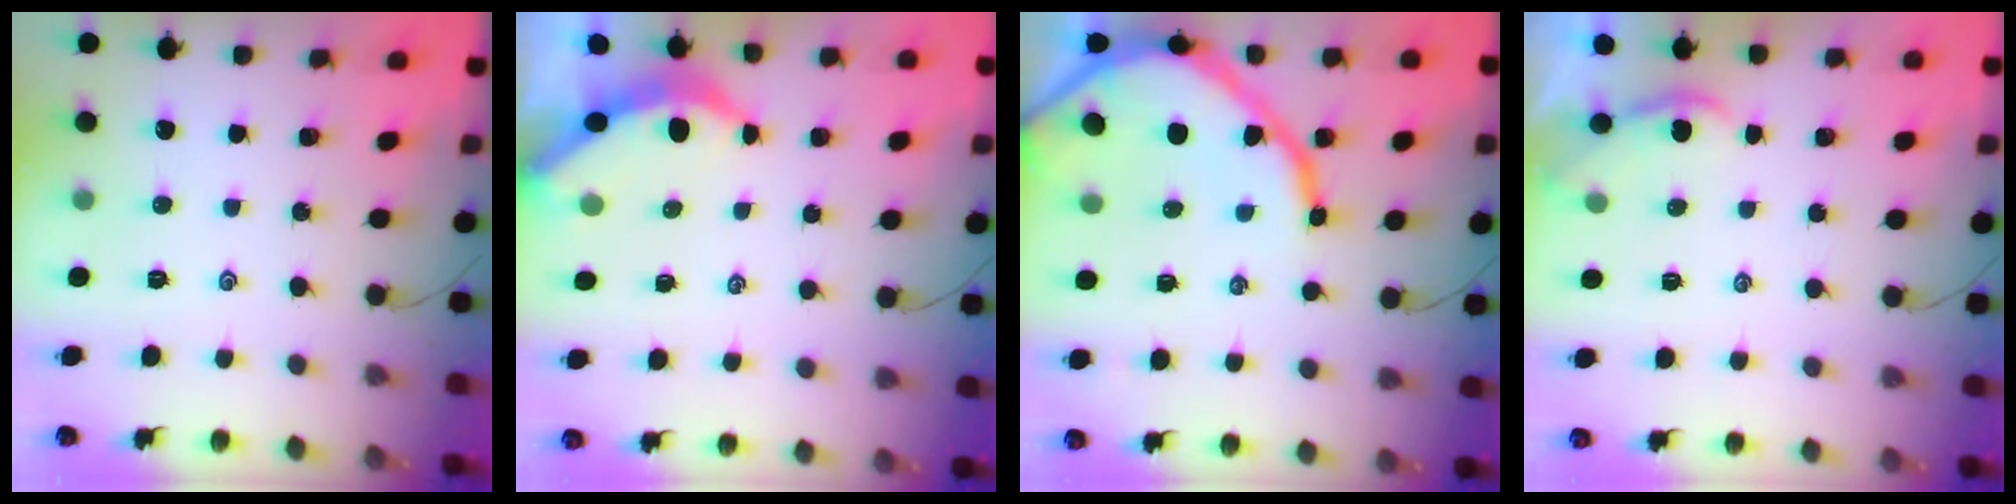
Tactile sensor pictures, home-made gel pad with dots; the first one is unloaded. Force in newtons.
{"total": 3.9, "press": 3.8, "slide": 0.5}
{"total": 16.7, "press": 16.6, "slide": 1.6}
{"total": 1.2, "press": 1.2, "slide": 0.1}